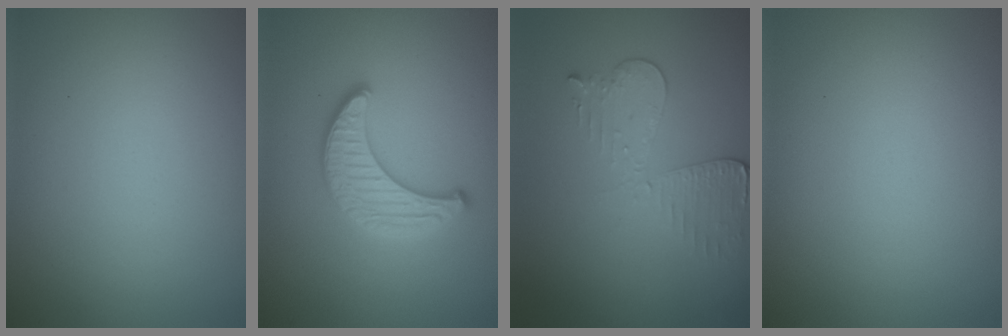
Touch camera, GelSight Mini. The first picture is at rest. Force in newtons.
{"total": 3.2, "press": 3.2, "slide": 0.4}
{"total": 3.0, "press": 2.7, "slide": 1.2}
{"total": 0.0}